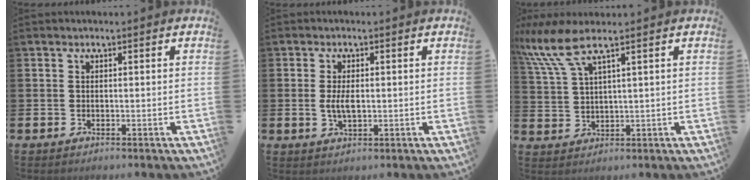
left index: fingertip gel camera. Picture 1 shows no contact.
{"total": 3.0, "force": [0.3, 1.3, 2.7], "torque": [-0.036, -0.003, 0.001]}
{"total": 7.0, "force": [4.8, 1.3, 5.0], "torque": [-0.117, -0.012, 0.082]}